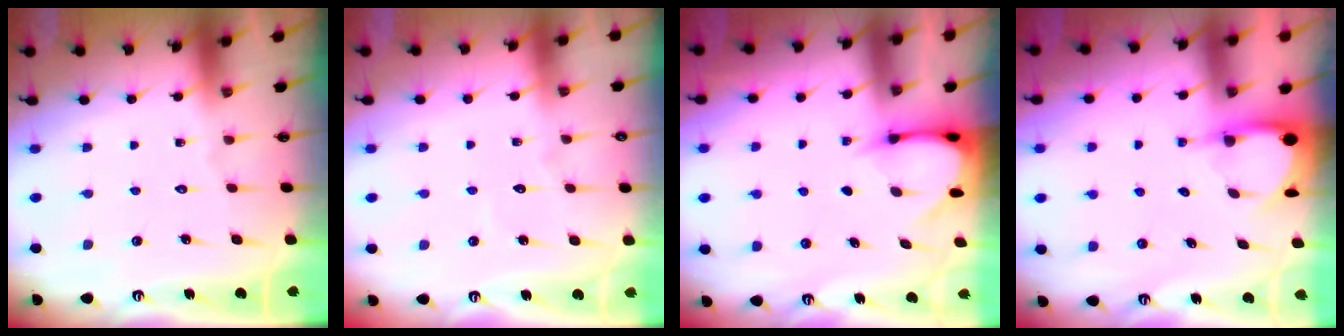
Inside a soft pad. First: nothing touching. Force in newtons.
{"total": 2.5, "press": 2.5, "slide": 0.2}
{"total": 3.5, "press": 3.4, "slide": 0.3}
{"total": 3.6, "press": 3.6, "slide": 0.3}